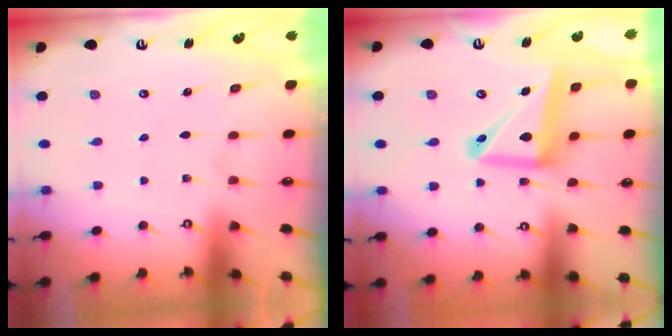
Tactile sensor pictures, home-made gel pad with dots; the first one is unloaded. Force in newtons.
{"total": 15.3, "press": 15.2, "slide": 1.7}